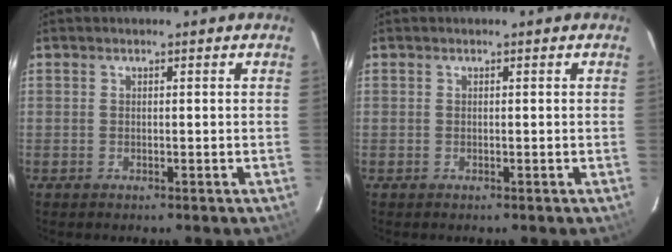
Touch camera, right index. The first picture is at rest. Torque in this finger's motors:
{"motor_torque": [0.00, 0.00, 0.00, 0.01]}